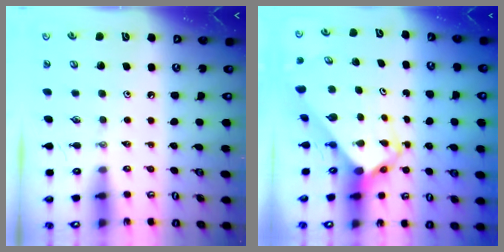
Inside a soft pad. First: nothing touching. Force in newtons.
{"total": 5.1, "press": 5.1, "slide": 0.4}